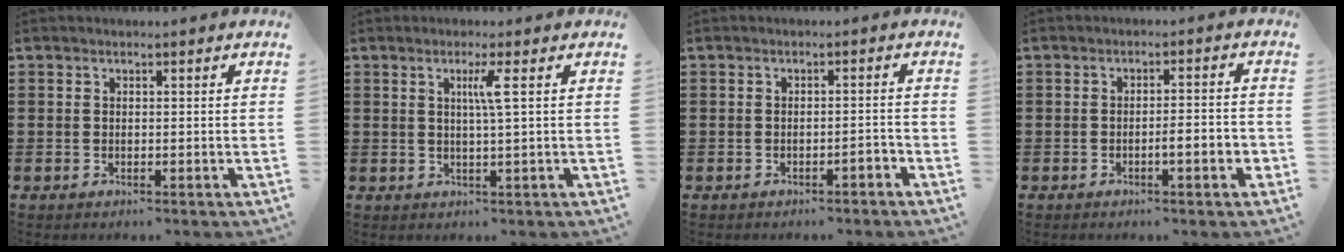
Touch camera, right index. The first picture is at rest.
{"total": 2.9, "force": [0.7, -0.6, 2.7], "torque": [-0.053, -0.005, 0.007]}
{"total": 1.6, "force": [-1.2, 0.2, 1.0], "torque": [-0.020, 0.000, -0.024]}
{"total": 3.7, "force": [-1.4, 0.4, 3.4], "torque": [-0.055, 0.001, -0.026]}